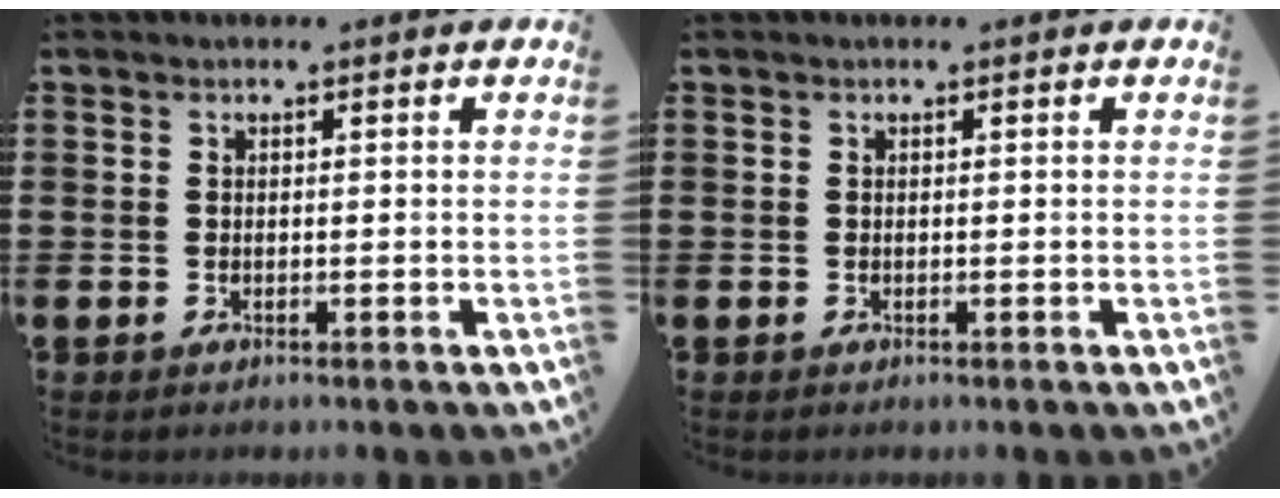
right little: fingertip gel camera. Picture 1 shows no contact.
{"total": 0.0}